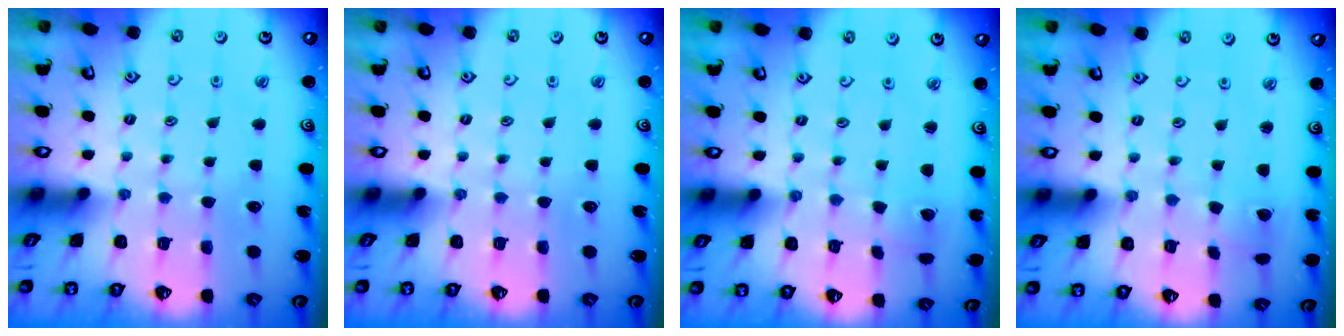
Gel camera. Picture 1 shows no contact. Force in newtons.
{"total": 0.0}
{"total": 2.3, "press": 2.3, "slide": 0.1}
{"total": 2.2, "press": 2.2, "slide": 0.2}